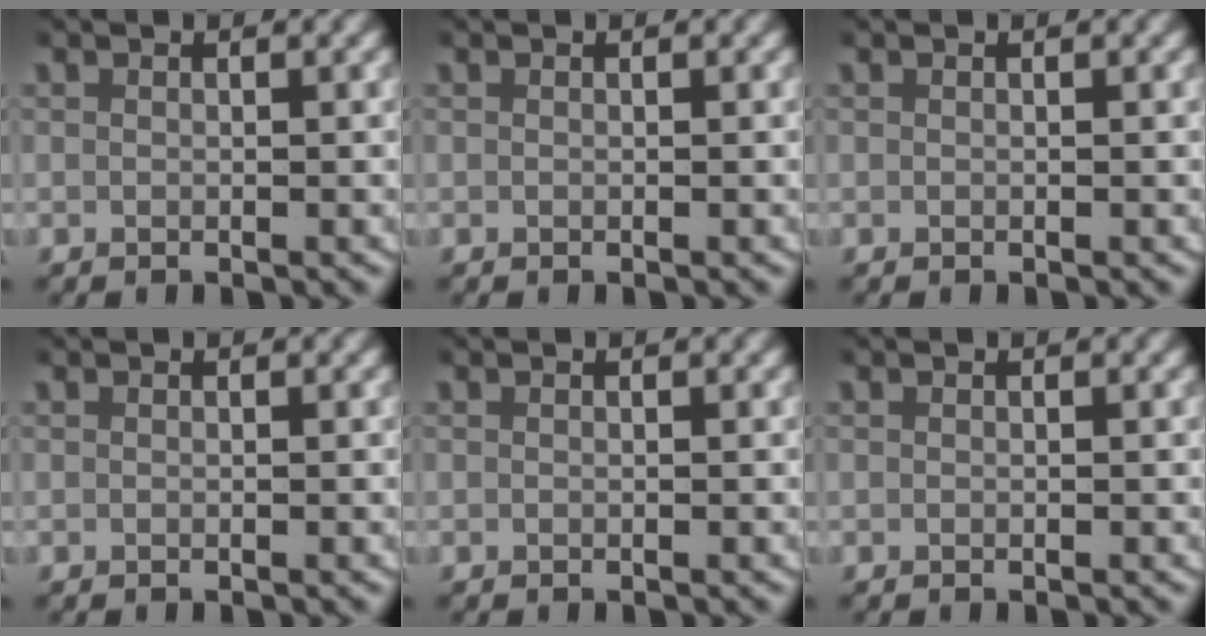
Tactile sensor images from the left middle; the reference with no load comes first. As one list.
[{"total": 0.0}, {"total": 0.0}, {"total": 0.0}, {"total": 0.0}, {"total": 0.0}]